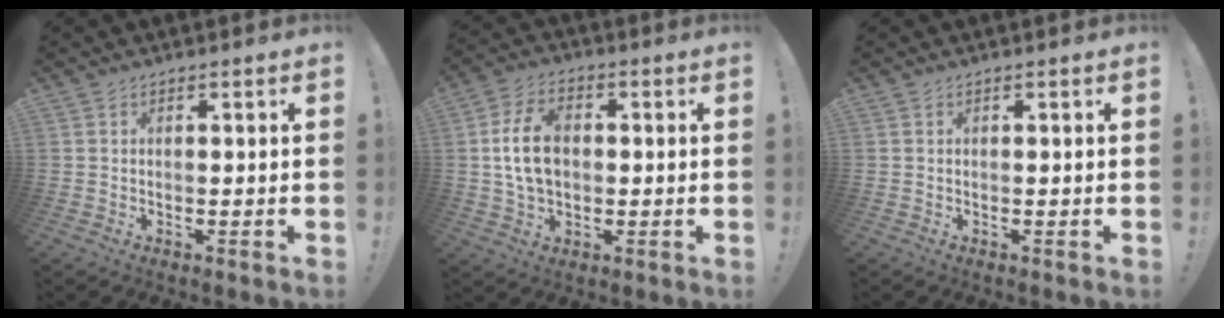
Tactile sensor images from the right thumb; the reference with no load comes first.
{"total": 12.0, "force": [0.5, 8.2, 8.6], "torque": [-0.157, 0.006, 0.009]}
{"total": 0.0}